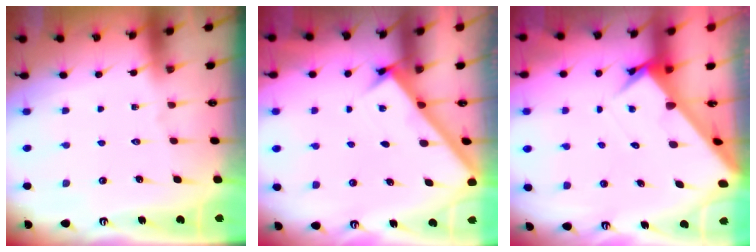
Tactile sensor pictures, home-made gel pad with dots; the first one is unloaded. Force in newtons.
{"total": 2.8, "press": 2.8, "slide": 0.3}
{"total": 3.7, "press": 3.7, "slide": 0.3}